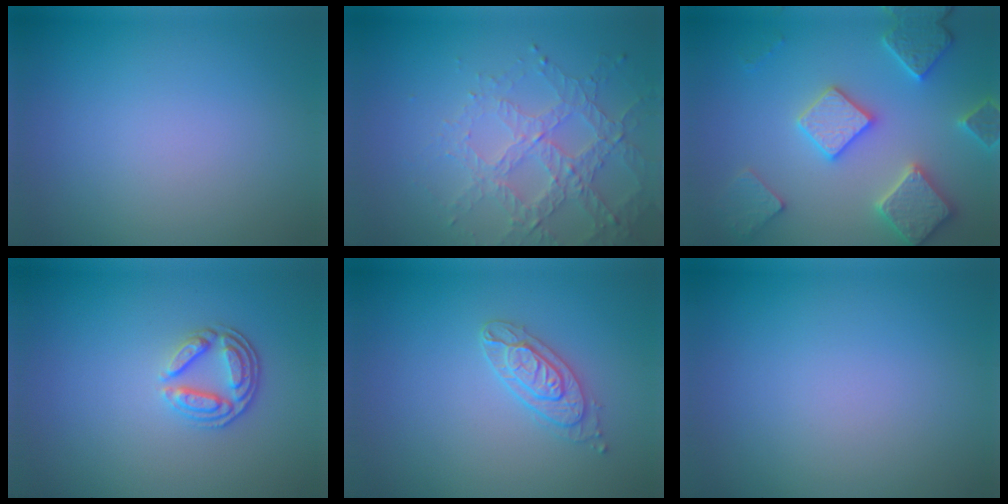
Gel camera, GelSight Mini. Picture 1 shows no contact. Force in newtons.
{"total": 3.6, "press": 3.6, "slide": 0.8}
{"total": 5.7, "press": 5.6, "slide": 1.2}
{"total": 2.9, "press": 2.5, "slide": 1.6}
{"total": 2.6, "press": 2.4, "slide": 1.1}
{"total": 0.0}